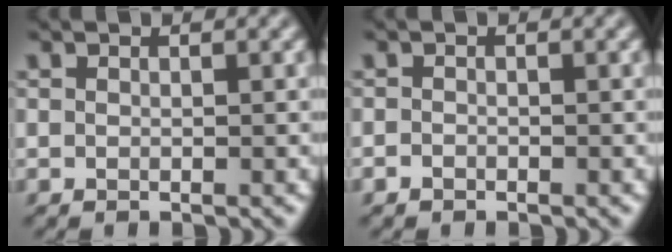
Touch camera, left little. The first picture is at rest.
{"total": 0.6, "force": [-0.5, 0.4, 0.1], "torque": [0.000, -0.003, -0.009]}